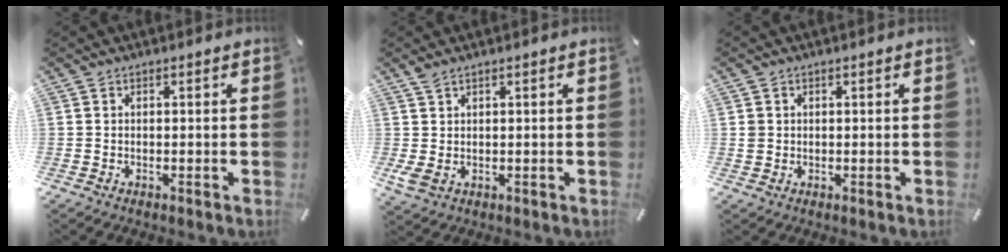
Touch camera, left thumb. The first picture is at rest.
{"total": 3.5, "force": [1.0, 2.2, 2.6], "torque": [-0.050, -0.003, 0.018]}
{"total": 1.6, "force": [0.2, 1.6, 0.3], "torque": [-0.006, 0.006, 0.001]}